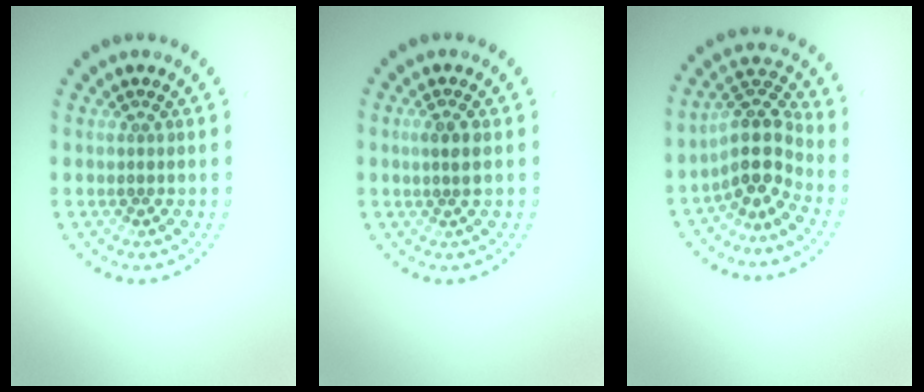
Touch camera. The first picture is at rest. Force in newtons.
{"total": 1.3, "press": 1.1, "slide": 0.7}
{"total": 4.2, "press": 3.3, "slide": 2.7}